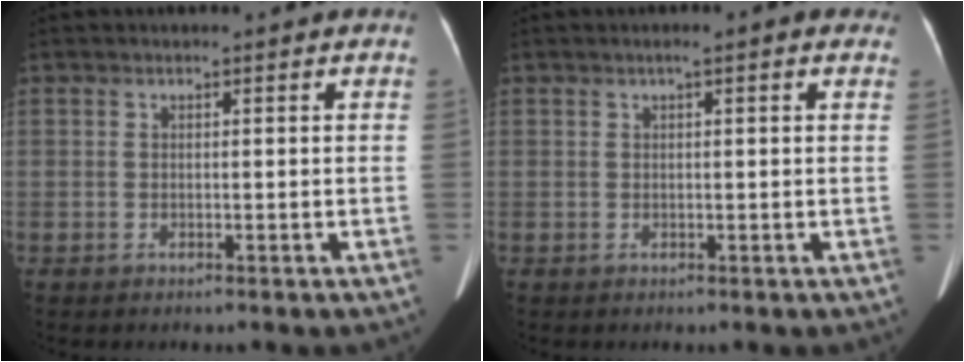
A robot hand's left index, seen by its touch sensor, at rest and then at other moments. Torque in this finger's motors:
{"motor_torque": [0.36, -0.81, 0.01, 0.03]}